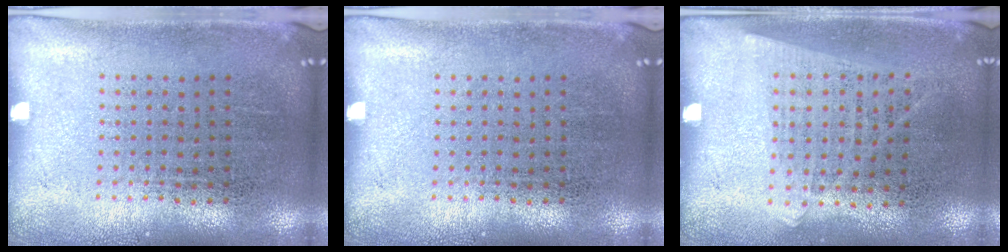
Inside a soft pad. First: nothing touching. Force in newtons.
{"total": 0.0}
{"total": 1.2, "press": 1.0, "slide": 0.5}